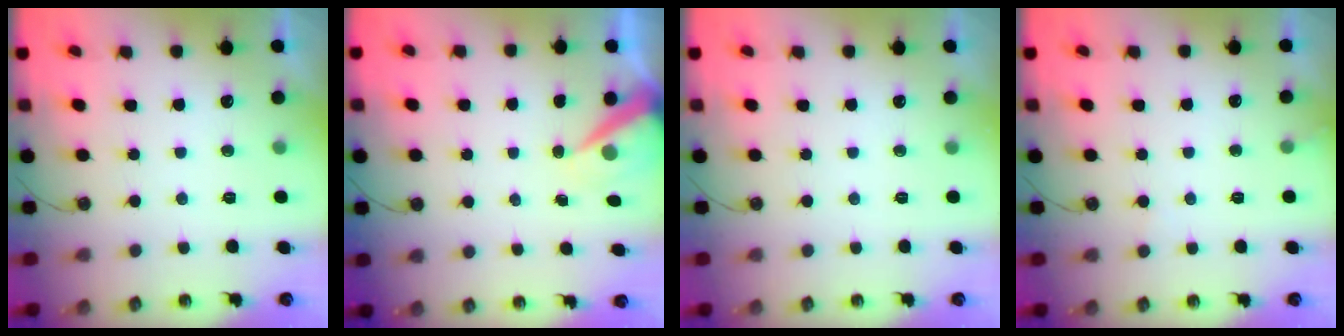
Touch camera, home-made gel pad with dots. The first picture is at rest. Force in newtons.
{"total": 6.8, "press": 6.8, "slide": 0.5}
{"total": 0.0}
{"total": 4.3, "press": 4.3, "slide": 0.3}